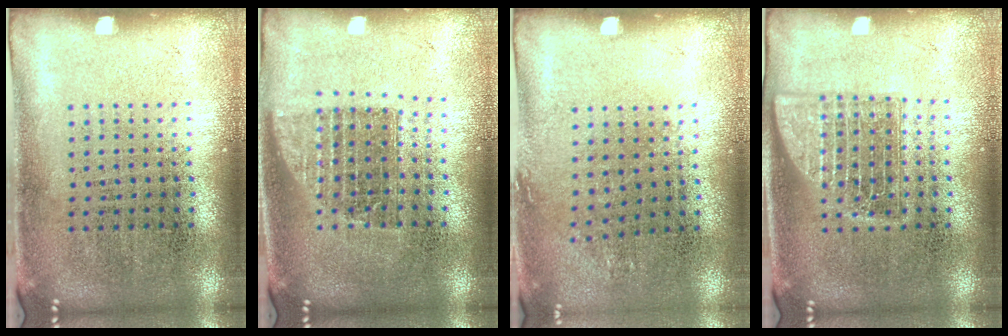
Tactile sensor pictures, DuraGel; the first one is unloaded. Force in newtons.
{"total": 1.4, "press": 1.2, "slide": 0.7}
{"total": 0.8, "press": 0.6, "slide": 0.5}
{"total": 2.5, "press": 2.5, "slide": 0.3}